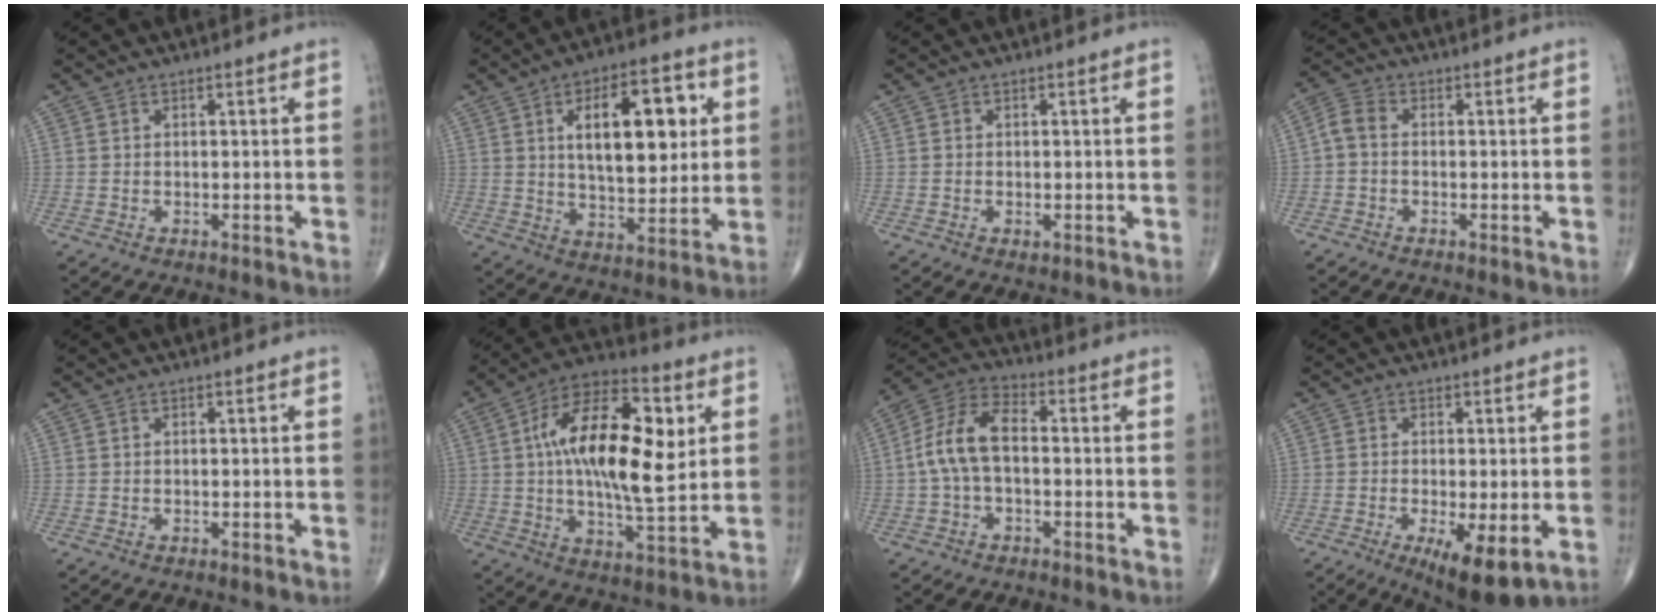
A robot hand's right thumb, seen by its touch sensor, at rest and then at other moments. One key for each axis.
{"total": 17.4, "fx": 4.5, "fy": 8.2, "fz": 14.7, "tx": -0.190, "ty": -0.008, "tz": 0.072}
{"total": 0.7, "fx": -0.2, "fy": 0.4, "fz": 0.5, "tx": -0.011, "ty": -0.001, "tz": -0.002}
{"total": 3.4, "fx": -0.5, "fy": 2.3, "fz": 2.5, "tx": -0.051, "ty": 0.010, "tz": -0.021}
{"total": 0.0}
{"total": 21.7, "fx": 3.9, "fy": 9.4, "fz": 19.2, "tx": -0.307, "ty": 0.003, "tz": 0.055}
{"total": 9.7, "fx": -0.6, "fy": 5.3, "fz": 8.2, "tx": -0.167, "ty": 0.034, "tz": -0.020}
{"total": 8.9, "fx": -2.7, "fy": 2.8, "fz": 8.0, "tx": -0.130, "ty": -0.021, "tz": -0.039}